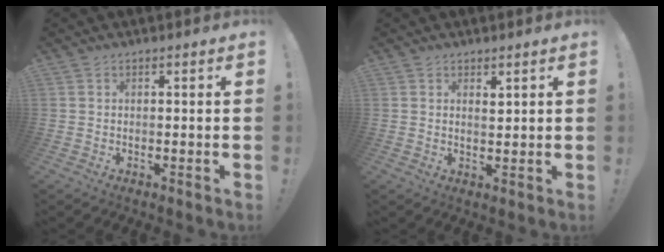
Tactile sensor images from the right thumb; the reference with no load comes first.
{"total": 2.0, "force": [1.7, 0.7, 0.9], "torque": [0.003, -0.013, 0.025]}